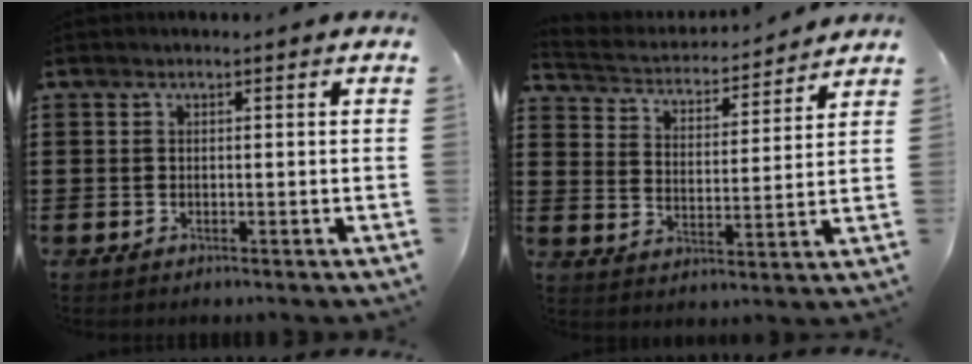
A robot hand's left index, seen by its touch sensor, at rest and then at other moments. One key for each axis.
{"total": 3.1, "fx": 3.1, "fy": 0.4, "fz": 0.1, "tx": -0.025, "ty": -0.028, "tz": 0.044}